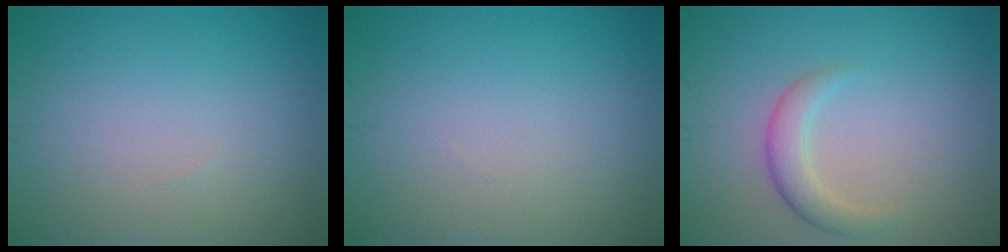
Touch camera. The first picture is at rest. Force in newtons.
{"total": 0.0}
{"total": 2.4, "press": 2.4, "slide": 0.1}